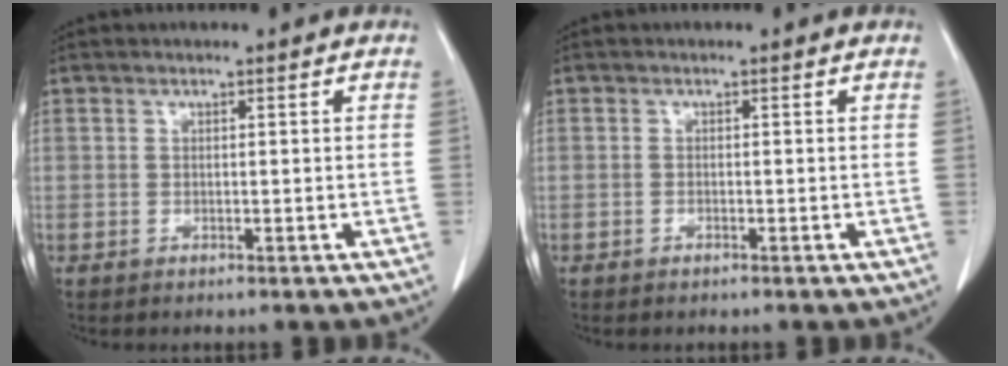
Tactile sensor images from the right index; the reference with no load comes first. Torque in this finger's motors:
{"motor_torque": [0.14, -0.11, 0.01, 0.01]}